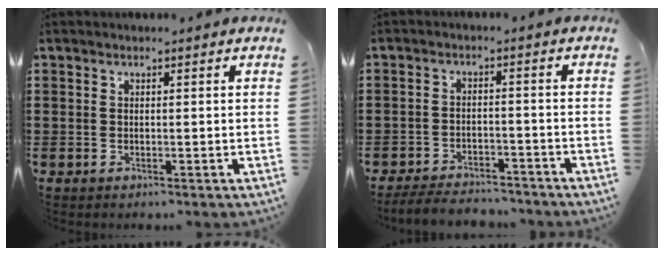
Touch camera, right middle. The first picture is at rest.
{"total": 4.1, "force": [-4.0, 0.7, 0.5], "torque": [-0.018, 0.003, -0.087]}